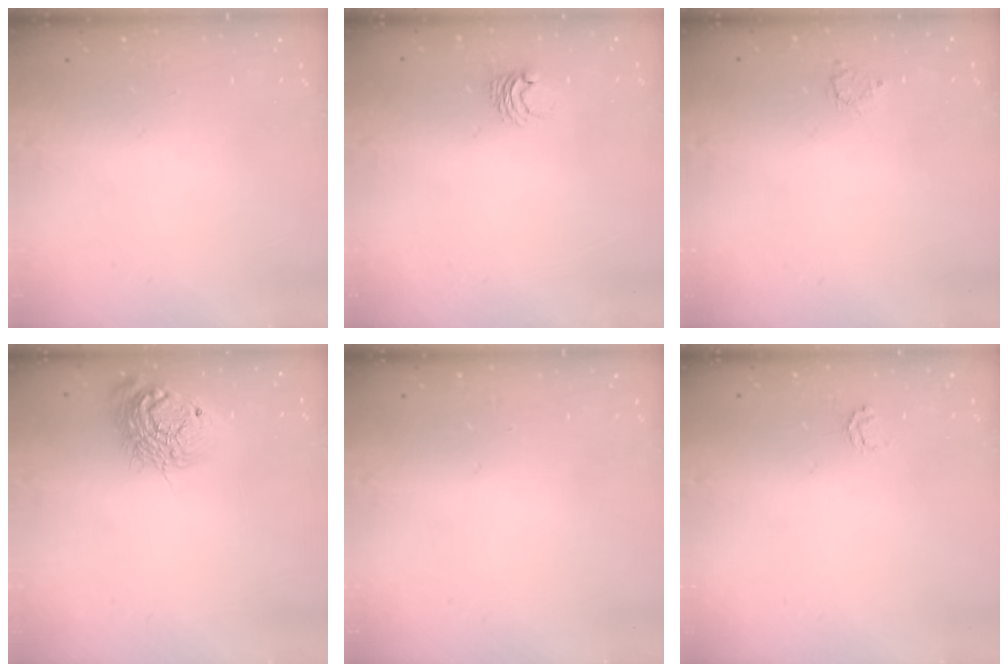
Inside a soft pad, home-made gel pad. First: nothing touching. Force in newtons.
{"total": 3.8, "press": 3.8, "slide": 0.5}
{"total": 2.8, "press": 2.8, "slide": 0.3}
{"total": 14.8, "press": 14.7, "slide": 1.0}
{"total": 0.0}
{"total": 2.5, "press": 2.5, "slide": 0.2}